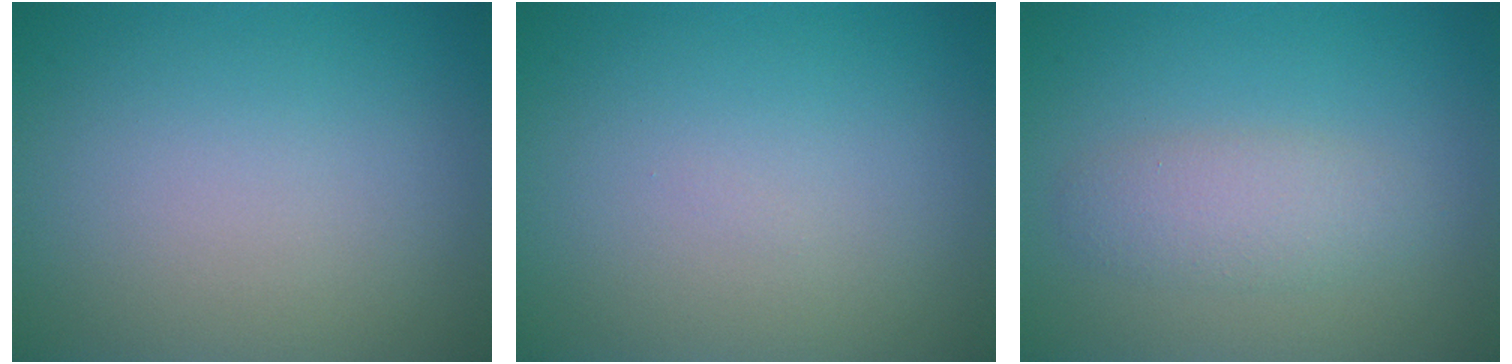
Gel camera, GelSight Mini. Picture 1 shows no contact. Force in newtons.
{"total": 0.0}
{"total": 2.6, "press": 2.6, "slide": 0.2}